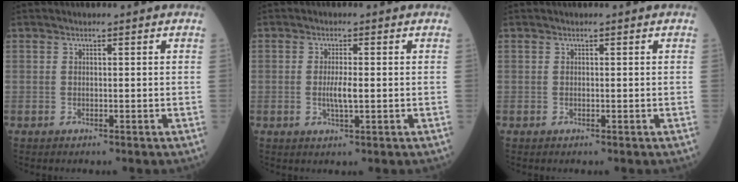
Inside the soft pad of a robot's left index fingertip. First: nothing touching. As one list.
[{"total": 2.9, "force": [-0.3, 0.4, 2.9], "torque": [-0.059, -0.004, -0.004]}, {"total": 0.0}]